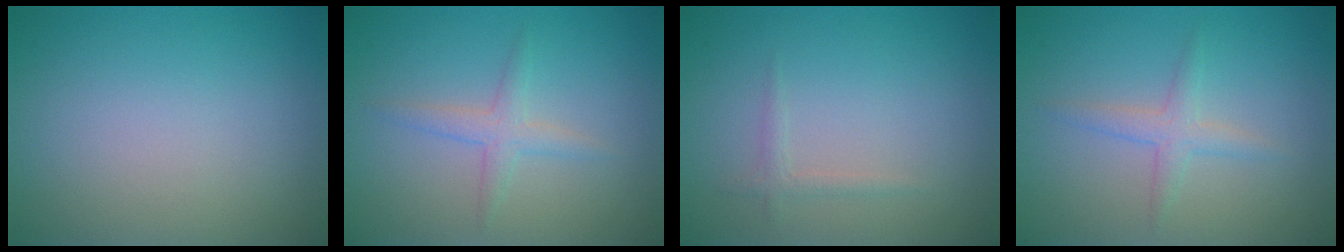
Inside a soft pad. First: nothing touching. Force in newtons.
{"total": 1.8, "press": 1.8, "slide": 0.1}
{"total": 0.9, "press": 0.9, "slide": 0.0}
{"total": 1.8, "press": 1.8, "slide": 0.1}